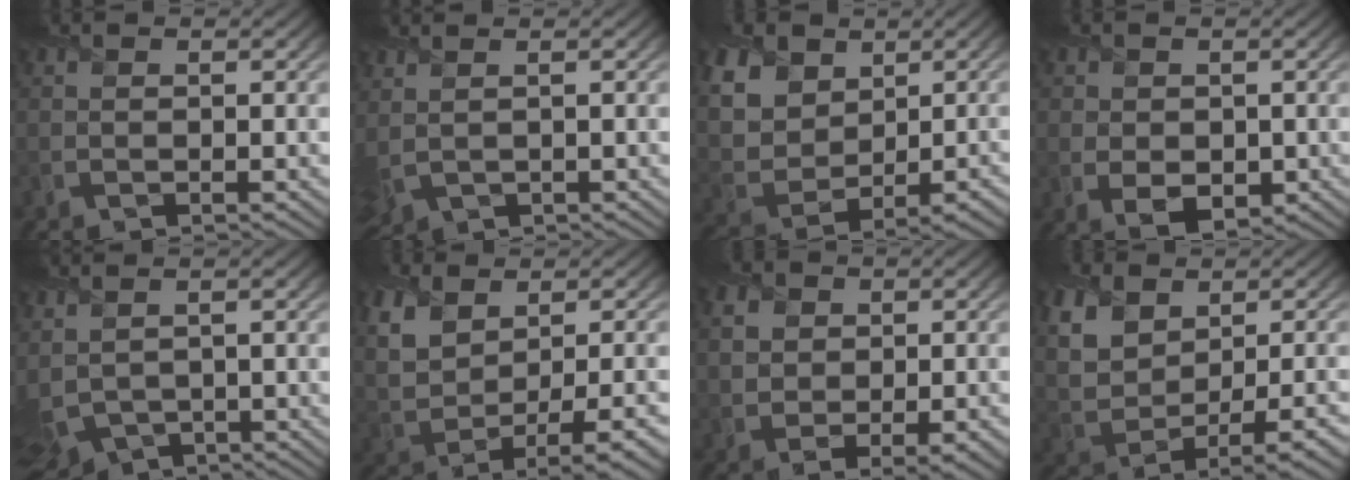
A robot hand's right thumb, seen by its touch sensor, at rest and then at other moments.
{"total": 3.6, "force": [1.4, 1.7, 2.9], "torque": [-0.083, 0.002, 0.037]}
{"total": 12.0, "force": [5.1, 8.4, 6.9], "torque": [-0.174, 0.017, 0.101]}
{"total": 4.0, "force": [-0.3, 3.2, 2.5], "torque": [-0.056, -0.016, -0.003]}
{"total": 6.4, "force": [-0.8, 3.7, 5.2], "torque": [-0.144, -0.021, 0.000]}
{"total": 10.3, "force": [1.8, 5.9, 8.3], "torque": [-0.171, -0.004, 0.054]}
{"total": 7.1, "force": [0.2, 5.4, 4.7], "torque": [-0.091, -0.007, 0.007]}
{"total": 10.6, "force": [2.7, 6.6, 7.9], "torque": [-0.169, 0.003, 0.069]}